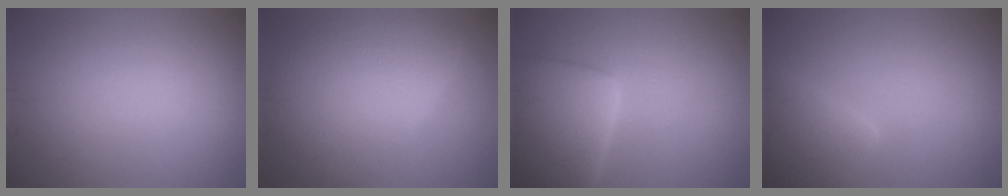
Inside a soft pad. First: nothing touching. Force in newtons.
{"total": 9.4, "press": 9.4, "slide": 0.7}
{"total": 9.0, "press": 9.0, "slide": 0.9}
{"total": 4.6, "press": 4.6, "slide": 0.4}